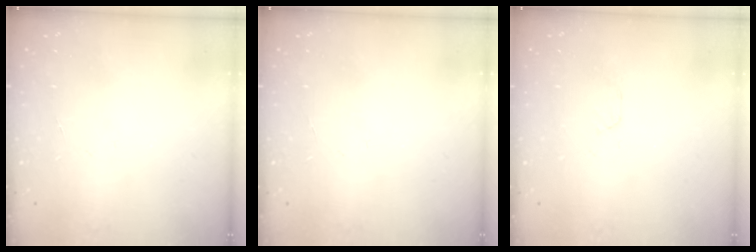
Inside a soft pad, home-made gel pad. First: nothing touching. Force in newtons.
{"total": 0.0}
{"total": 3.0, "press": 2.9, "slide": 0.4}